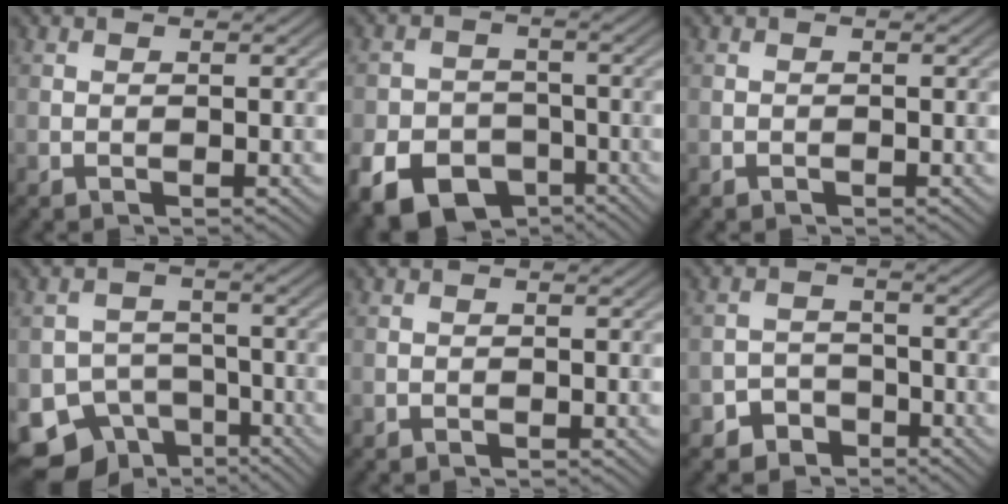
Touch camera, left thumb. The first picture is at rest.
{"total": 9.3, "force": [-5.1, 6.7, 4.1], "torque": [-0.087, -0.021, -0.095]}
{"total": 0.0}
{"total": 10.5, "force": [-6.6, 7.5, 3.1], "torque": [-0.063, -0.020, -0.101]}
{"total": 0.0}
{"total": 3.4, "force": [-2.5, 2.2, 0.7], "torque": [-0.003, 0.002, -0.049]}